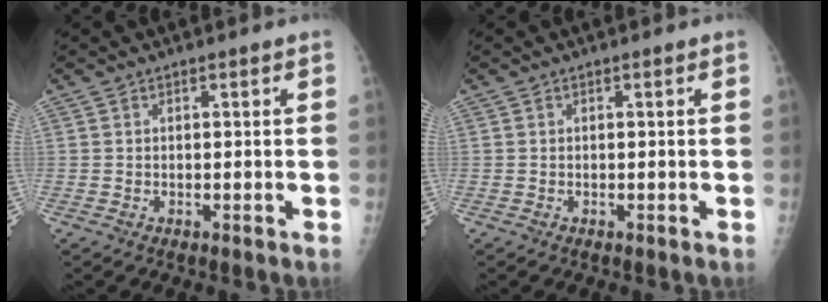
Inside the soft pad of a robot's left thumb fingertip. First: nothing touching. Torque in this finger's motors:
{"motor_torque": [0.00, 0.00, -0.09, -0.12, 0.00]}